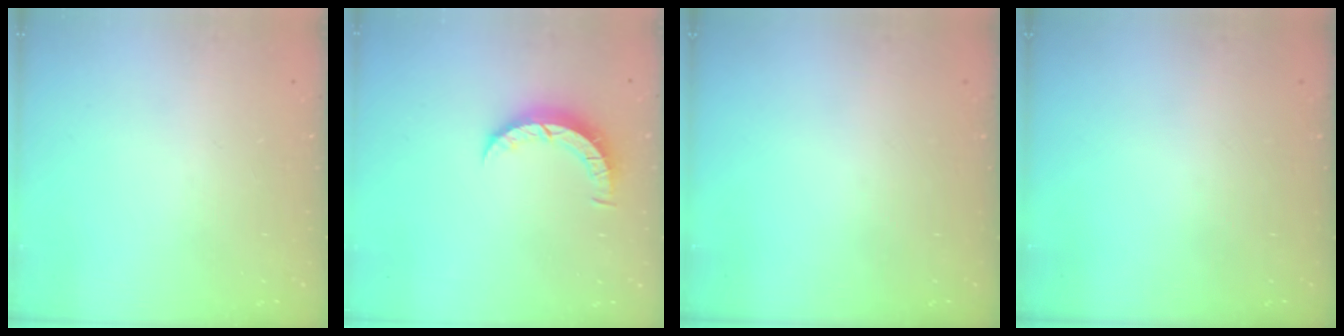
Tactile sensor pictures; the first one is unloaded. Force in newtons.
{"total": 5.0, "press": 4.9, "slide": 0.6}
{"total": 0.0}
{"total": 0.0}